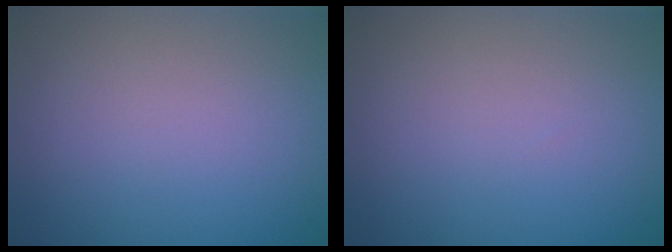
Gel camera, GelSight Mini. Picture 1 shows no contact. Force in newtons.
{"total": 0.0}